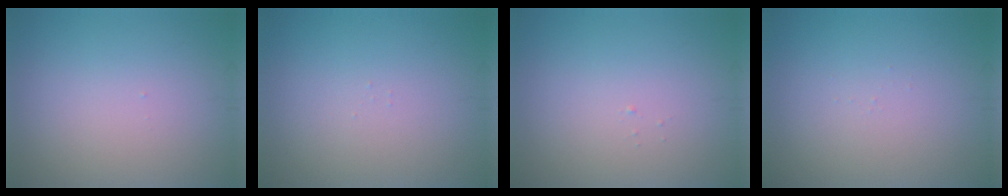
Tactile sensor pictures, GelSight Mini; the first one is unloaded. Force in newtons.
{"total": 0.0}
{"total": 0.0}
{"total": 0.0}